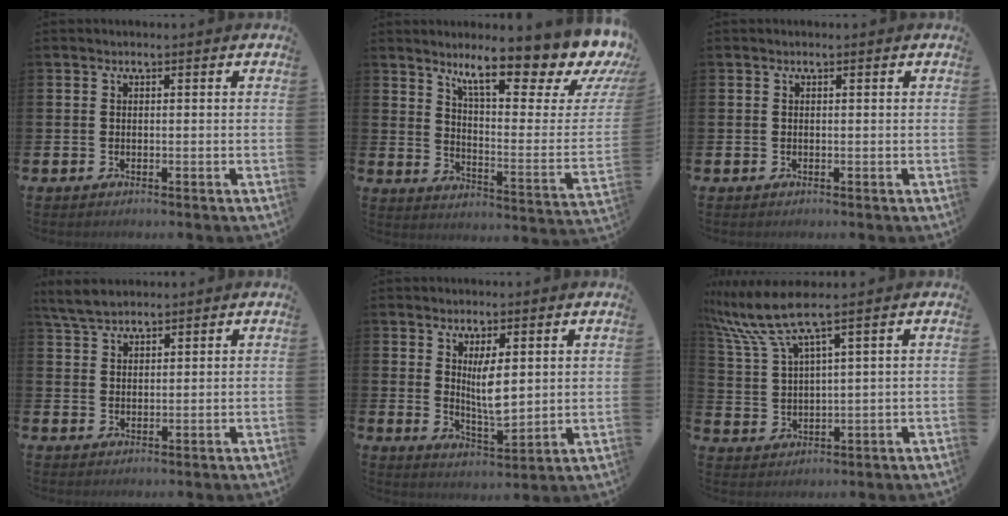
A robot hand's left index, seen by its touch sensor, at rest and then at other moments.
{"total": 11.5, "force": [9.1, 2.3, 6.6], "torque": [-0.119, -0.075, 0.146]}
{"total": 0.0}
{"total": 4.3, "force": [4.1, 1.0, 1.1], "torque": [-0.025, -0.012, 0.075]}
{"total": 5.3, "force": [2.6, 1.5, 4.3], "torque": [-0.055, -0.033, 0.039]}
{"total": 7.8, "force": [5.9, 0.7, 5.0], "torque": [-0.122, -0.014, 0.105]}